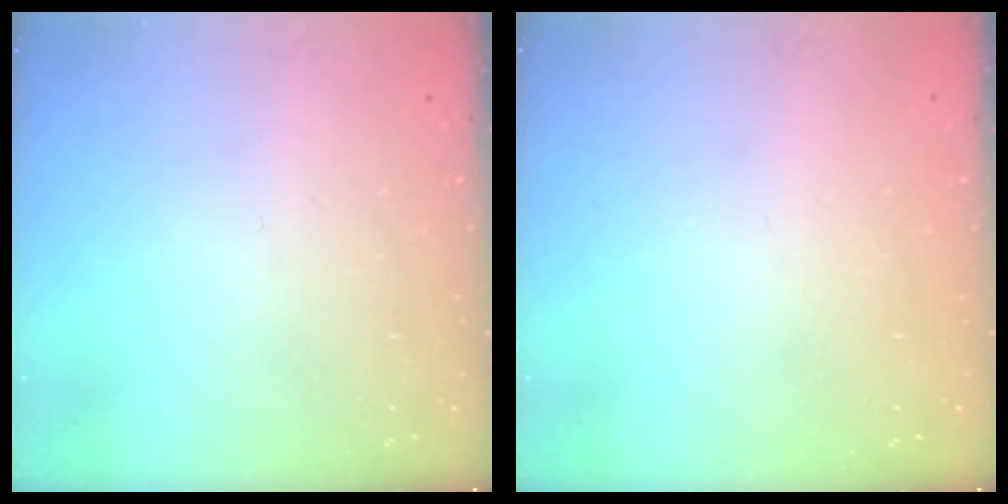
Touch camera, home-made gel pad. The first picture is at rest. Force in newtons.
{"total": 1.5, "press": 1.5, "slide": 0.1}